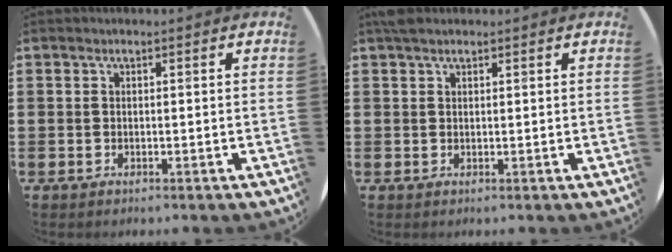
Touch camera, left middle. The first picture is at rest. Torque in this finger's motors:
{"motor_torque": [0.78, -0.80, 0.02, 0.04]}